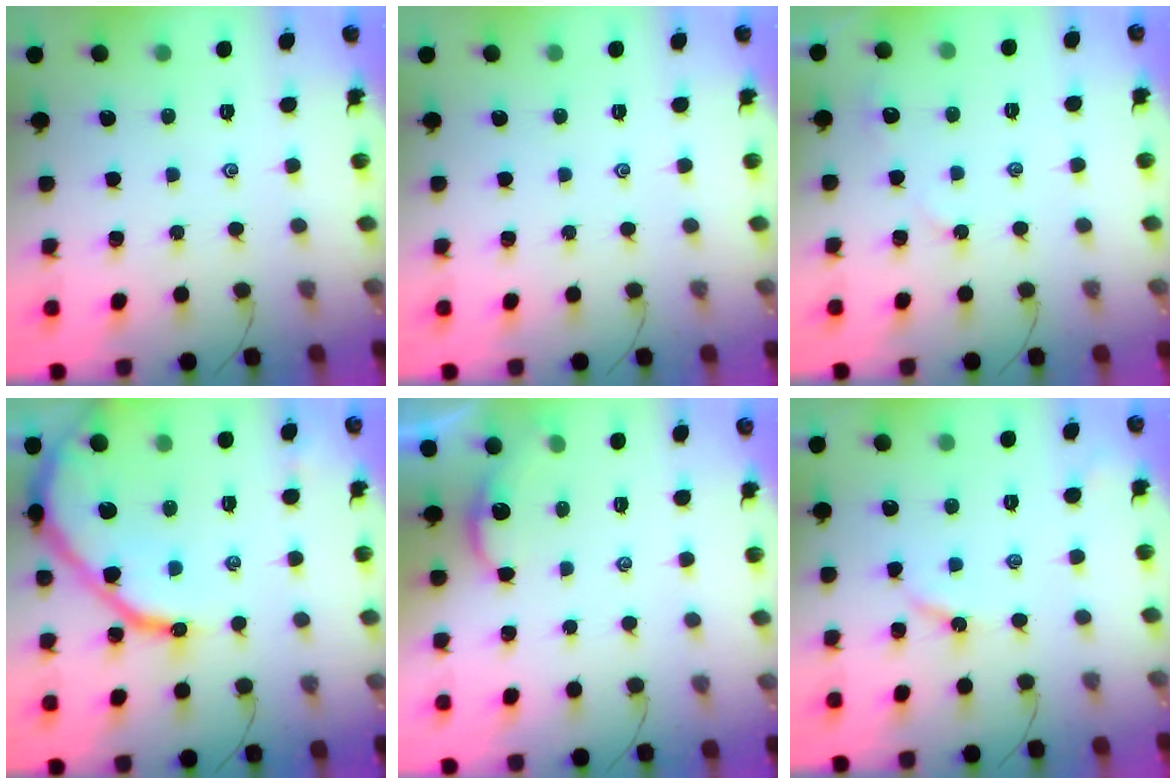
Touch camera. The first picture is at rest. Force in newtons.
{"total": 0.0}
{"total": 2.9, "press": 2.8, "slide": 0.3}
{"total": 16.3, "press": 16.2, "slide": 1.3}
{"total": 1.3, "press": 1.3, "slide": 0.2}
{"total": 3.5, "press": 3.5, "slide": 0.5}